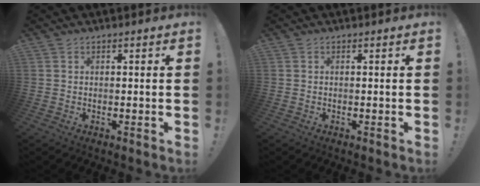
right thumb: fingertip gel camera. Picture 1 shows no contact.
{"total": 0.0}